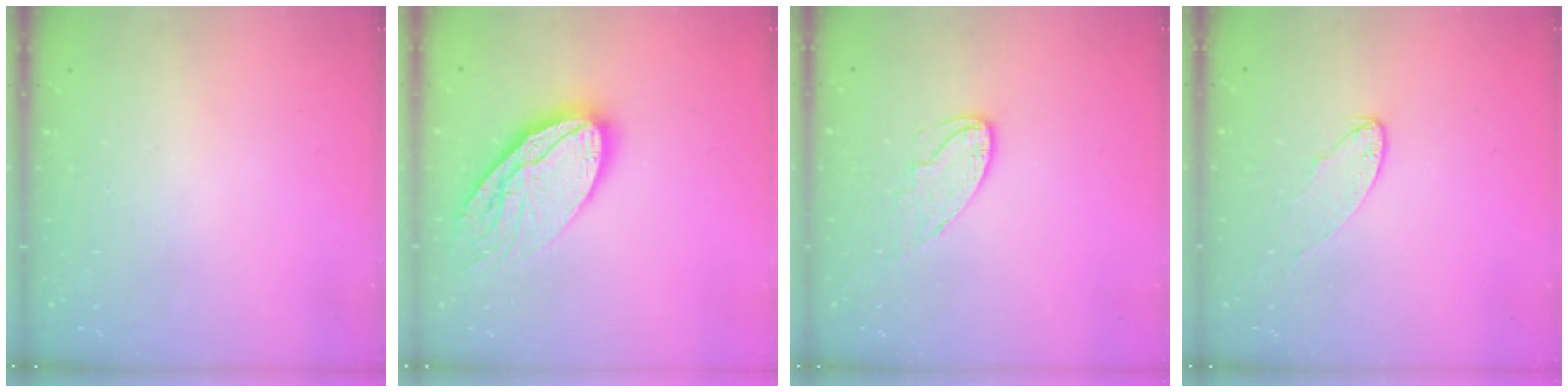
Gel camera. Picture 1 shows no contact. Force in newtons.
{"total": 16.2, "press": 16.1, "slide": 0.7}
{"total": 7.2, "press": 7.2, "slide": 0.1}
{"total": 6.6, "press": 6.5, "slide": 0.5}